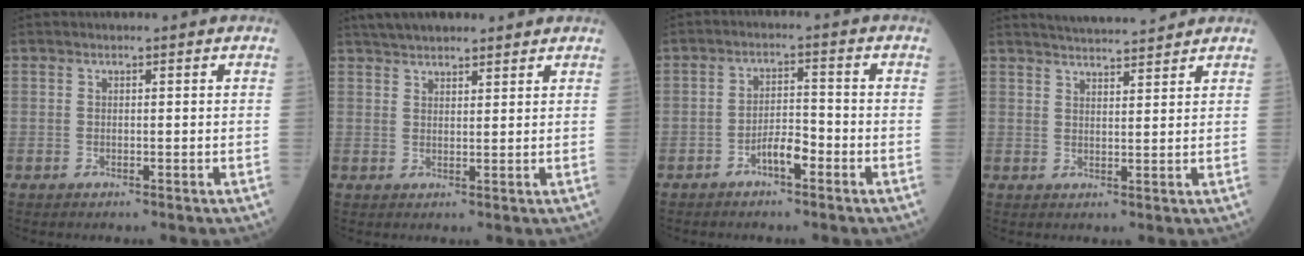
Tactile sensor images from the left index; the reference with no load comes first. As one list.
[{"total": 7.2, "force": [6.2, 2.0, 3.1], "torque": [-0.049, 0.029, 0.099]}, {"total": 4.1, "force": [-2.8, 1.0, 2.8], "torque": [-0.050, 0.000, -0.054]}, {"total": 7.6, "force": [7.2, 0.4, 2.4], "torque": [-0.044, 0.012, 0.107]}]